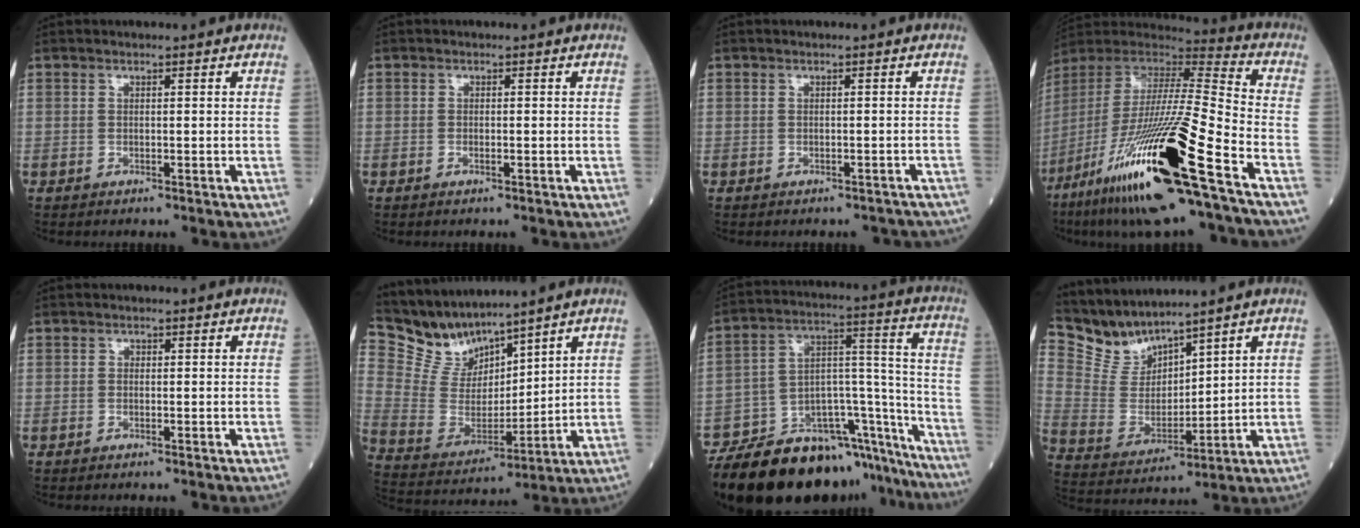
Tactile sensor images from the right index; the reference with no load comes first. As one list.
[{"total": 1.0, "force": [-0.3, 0.5, 0.9], "torque": [-0.025, -0.001, -0.003]}, {"total": 4.4, "force": [-3.5, 2.3, 1.3], "torque": [-0.019, 0.021, -0.036]}, {"total": 30.8, "force": [-15.6, 2.6, 26.4], "torque": [-0.529, -0.076, -0.290]}, {"total": 0.7, "force": [0.1, 0.6, 0.4], "torque": [-0.022, 0.008, 0.003]}, {"total": 10.7, "force": [10.2, 2.5, 1.8], "torque": [-0.063, 0.007, 0.224]}, {"total": 32.0, "force": [-26.1, 9.1, 16.1], "torque": [-0.211, 0.006, -0.381]}, {"total": 8.8, "force": [8.6, 1.5, 1.2], "torque": [-0.050, 0.006, 0.197]}]